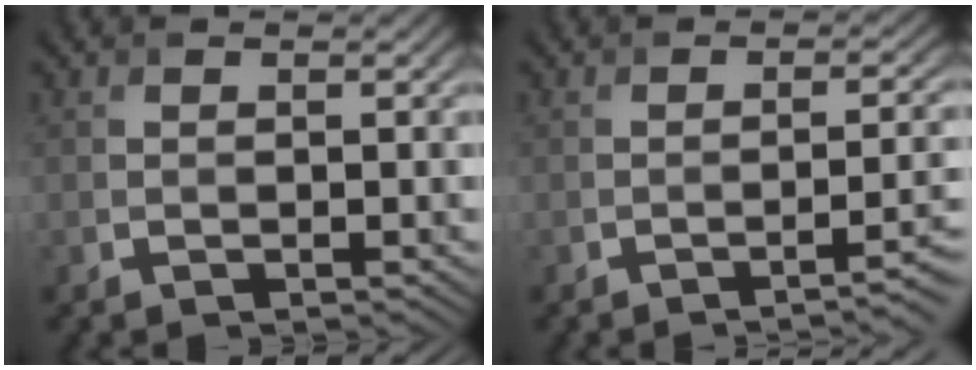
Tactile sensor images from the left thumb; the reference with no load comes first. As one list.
[{"total": 4.3, "force": [-2.3, 1.1, 3.4], "torque": [-0.033, 0.004, -0.039]}]